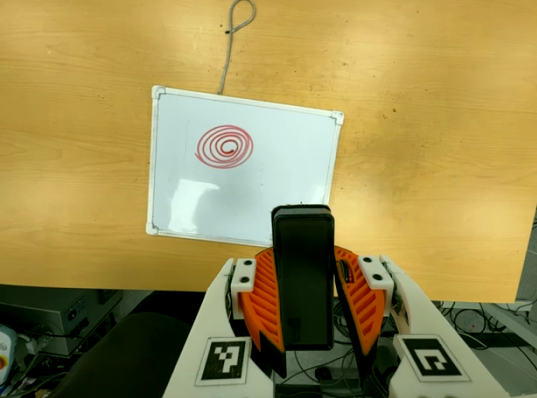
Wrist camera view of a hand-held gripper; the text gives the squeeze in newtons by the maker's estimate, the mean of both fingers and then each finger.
{"total": 8.3, "left": 6.1, "right": 10.5}